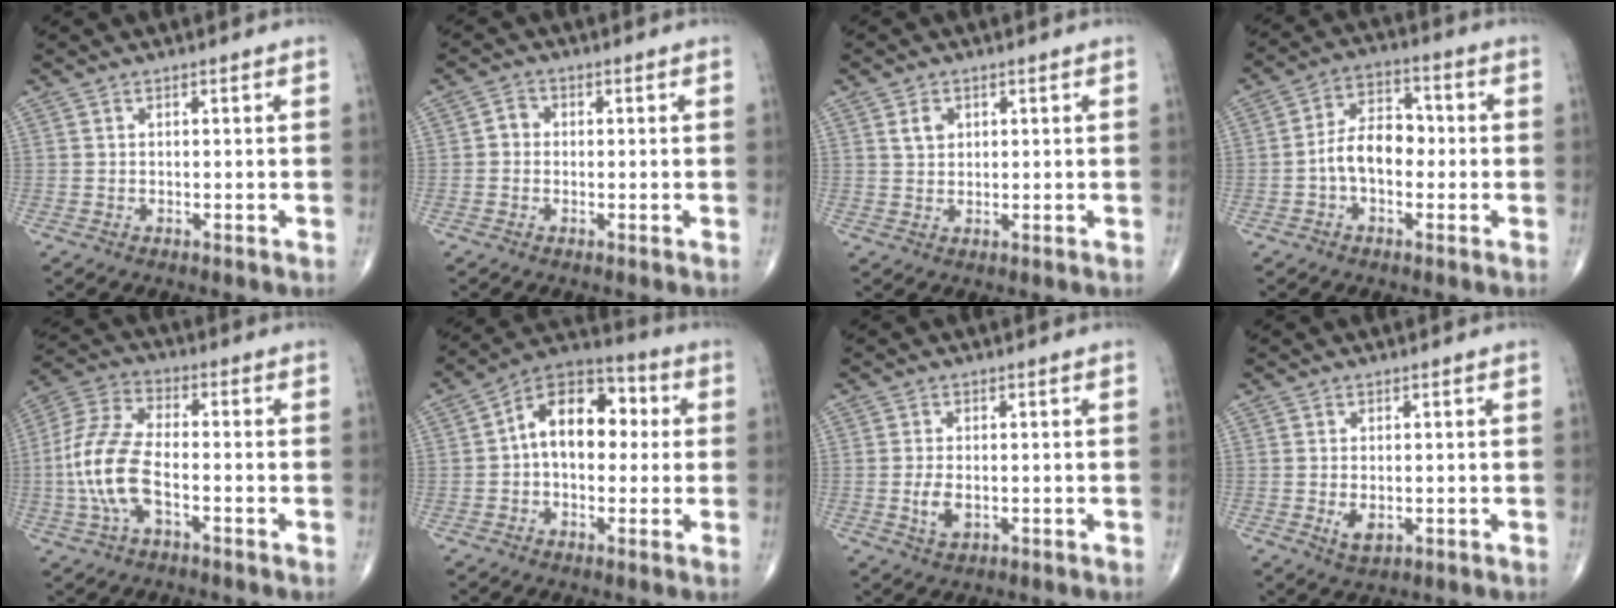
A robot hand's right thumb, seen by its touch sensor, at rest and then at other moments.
{"total": 2.2, "force": [-0.2, 2.0, 1.0], "torque": [-0.004, 0.007, -0.012]}
{"total": 2.8, "force": [1.1, 2.1, 1.5], "torque": [-0.016, -0.004, 0.021]}
{"total": 8.6, "force": [-1.3, 5.5, 6.5], "torque": [-0.096, 0.034, -0.035]}
{"total": 12.3, "force": [-2.8, 5.9, 10.5], "torque": [-0.231, 0.029, -0.059]}
{"total": 13.5, "force": [1.2, 8.6, 10.2], "torque": [-0.125, 0.038, 0.004]}
{"total": 3.6, "force": [-0.5, 2.0, 3.0], "torque": [-0.058, -0.005, -0.005]}
{"total": 3.0, "force": [-0.4, 1.7, 2.4], "torque": [-0.038, -0.006, 0.000]}